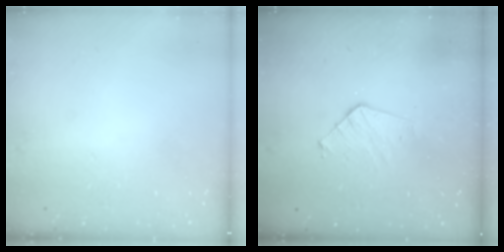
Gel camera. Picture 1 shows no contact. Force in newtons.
{"total": 7.4, "press": 7.4, "slide": 0.7}